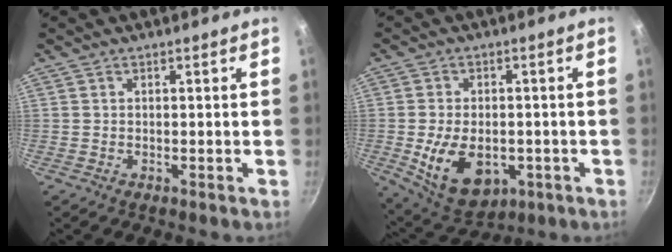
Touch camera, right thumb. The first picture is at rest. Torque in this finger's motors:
{"motor_torque": [-0.40, 0.54, 0.62, -0.90, 0.37]}